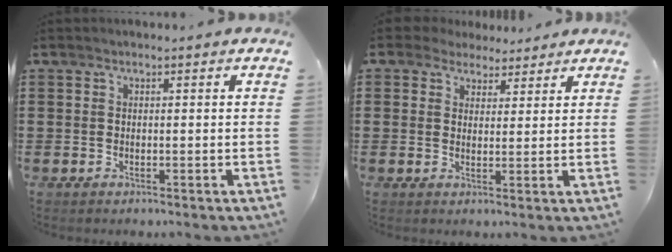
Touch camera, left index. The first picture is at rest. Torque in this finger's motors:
{"motor_torque": [1.06, -1.08, 0.18, 0.03]}